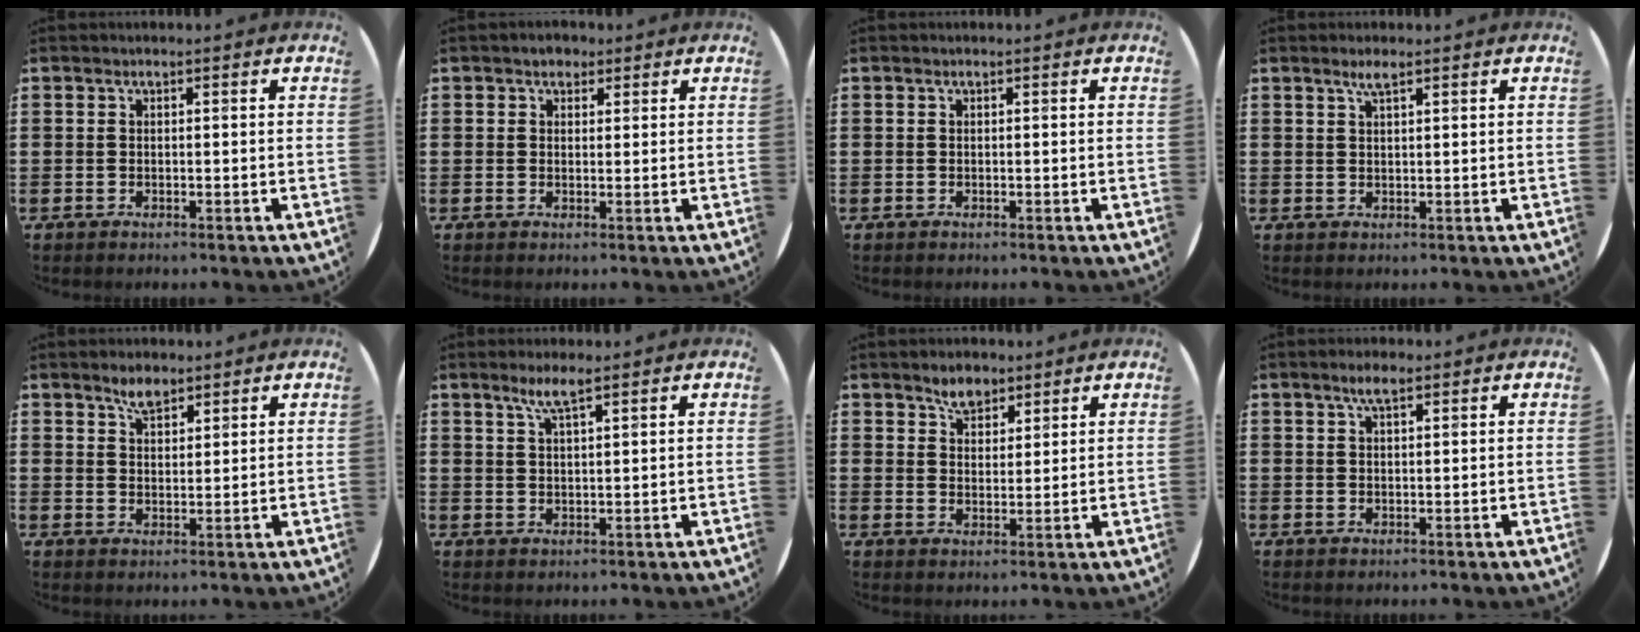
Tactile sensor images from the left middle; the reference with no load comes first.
{"total": 1.8, "force": [1.4, 1.0, 0.2], "torque": [0.011, 0.001, 0.023]}
{"total": 0.0}
{"total": 1.8, "force": [1.3, 0.2, 1.3], "torque": [-0.025, 0.005, 0.022]}
{"total": 3.2, "force": [2.7, 1.2, 1.3], "torque": [-0.021, 0.002, 0.048]}
{"total": 3.4, "force": [2.5, 0.2, 2.3], "torque": [-0.050, 0.005, 0.043]}
{"total": 3.6, "force": [3.0, 1.7, 0.7], "torque": [-0.013, -0.001, 0.056]}
{"total": 2.4, "force": [1.7, 0.6, 1.6], "torque": [-0.034, 0.006, 0.029]}